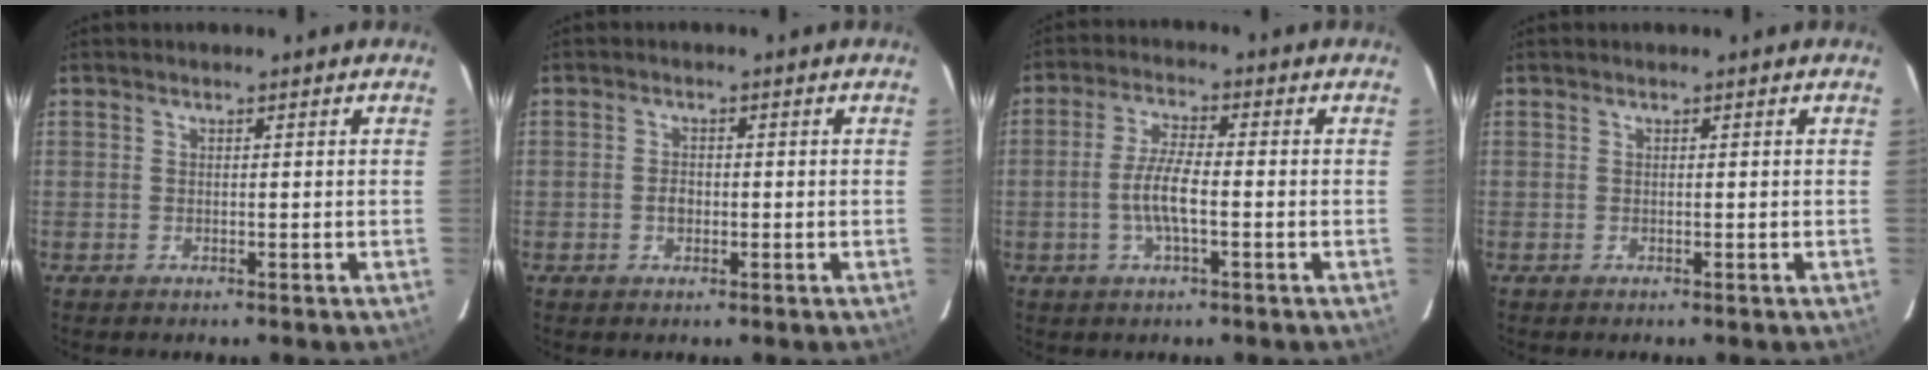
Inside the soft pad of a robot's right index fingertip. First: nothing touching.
{"total": 1.9, "force": [-0.5, 1.5, 1.1], "torque": [-0.021, 0.004, -0.010]}
{"total": 6.1, "force": [-1.5, 1.3, 5.8], "torque": [-0.117, 0.001, -0.031]}
{"total": 0.0}